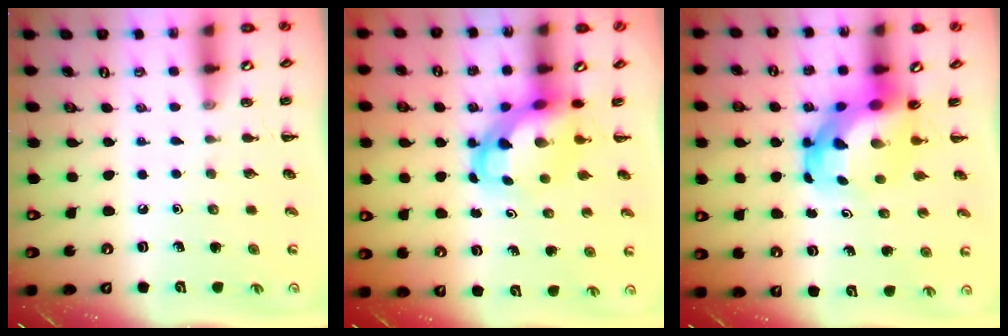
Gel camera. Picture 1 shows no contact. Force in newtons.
{"total": 5.0, "press": 4.8, "slide": 1.1}
{"total": 6.2, "press": 5.9, "slide": 1.6}